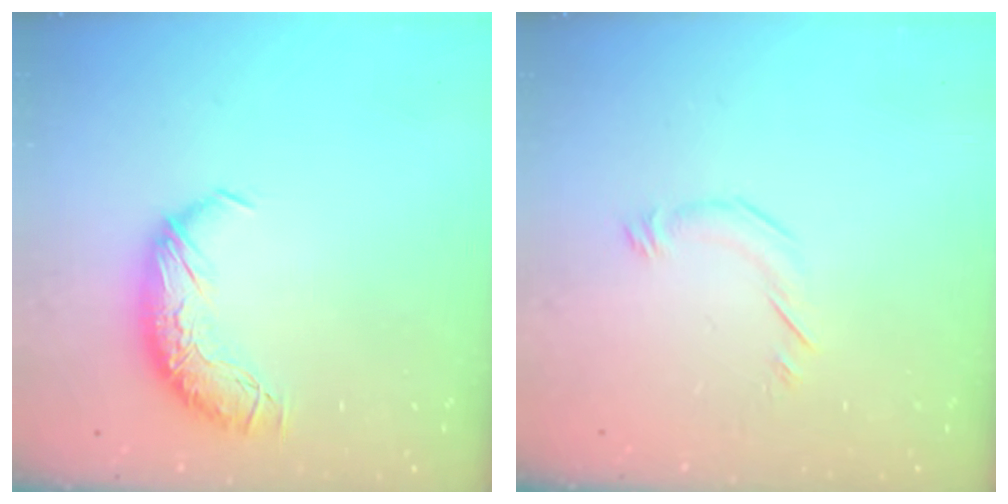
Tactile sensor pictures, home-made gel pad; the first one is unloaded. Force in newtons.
{"total": 6.4, "press": 6.3, "slide": 0.5}